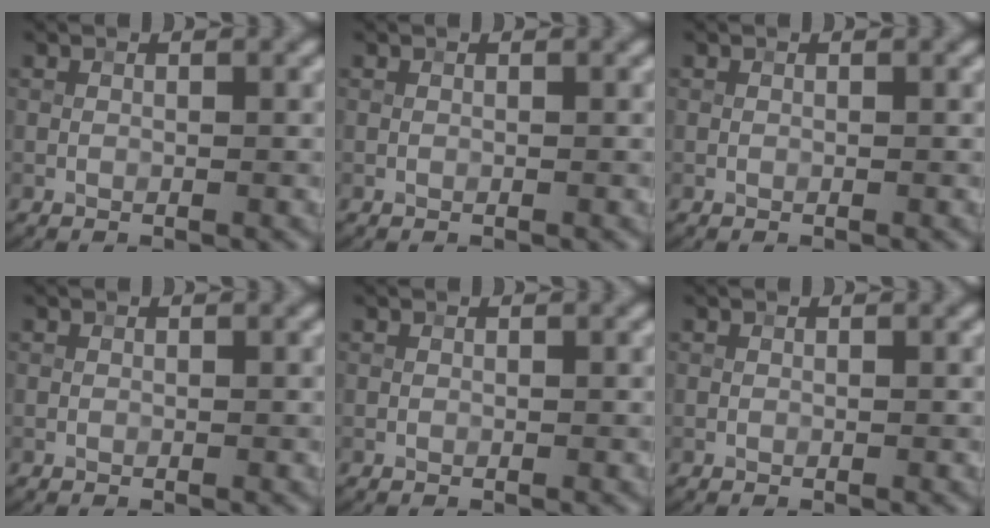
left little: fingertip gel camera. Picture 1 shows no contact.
{"total": 0.0}
{"total": 0.0}
{"total": 0.0}
{"total": 0.0}
{"total": 0.0}